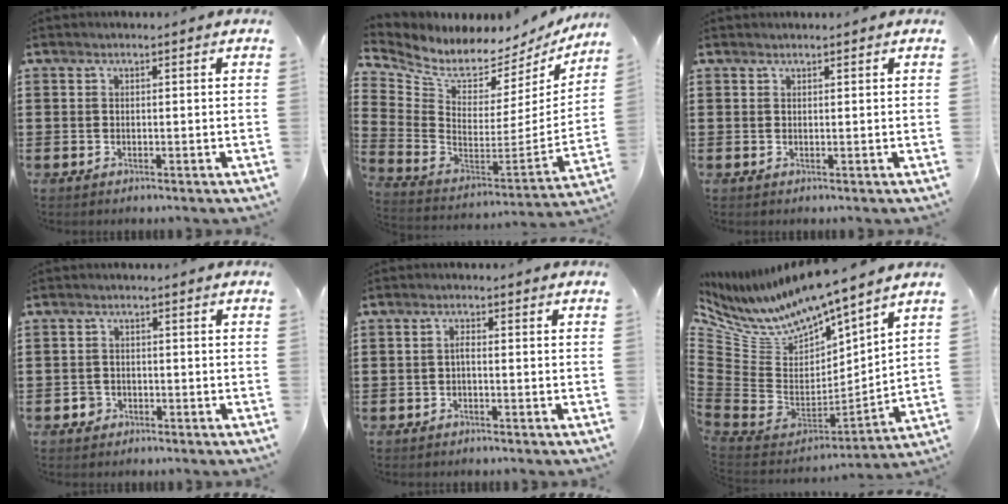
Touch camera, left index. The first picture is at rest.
{"total": 5.4, "force": [5.0, 1.5, 1.4], "torque": [-0.064, -0.058, 0.083]}
{"total": 0.5, "force": [0.5, 0.0, 0.0], "torque": [-0.003, 0.000, 0.011]}
{"total": 1.7, "force": [-1.1, 1.3, 0.1], "torque": [-0.008, 0.000, -0.026]}
{"total": 1.2, "force": [-0.5, 0.4, 1.0], "torque": [-0.022, 0.002, -0.010]}
{"total": 8.8, "force": [8.0, 2.5, 2.6], "torque": [-0.096, -0.075, 0.142]}